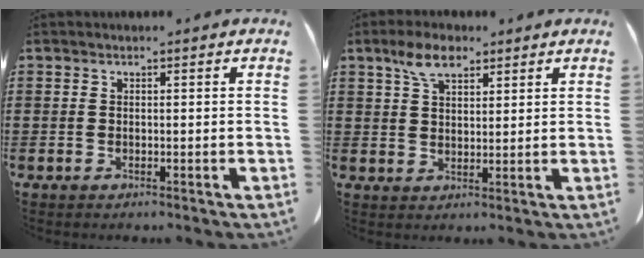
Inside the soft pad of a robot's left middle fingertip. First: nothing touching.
{"total": 5.6, "force": [3.6, 2.6, 3.5], "torque": [-0.078, 0.010, 0.065]}